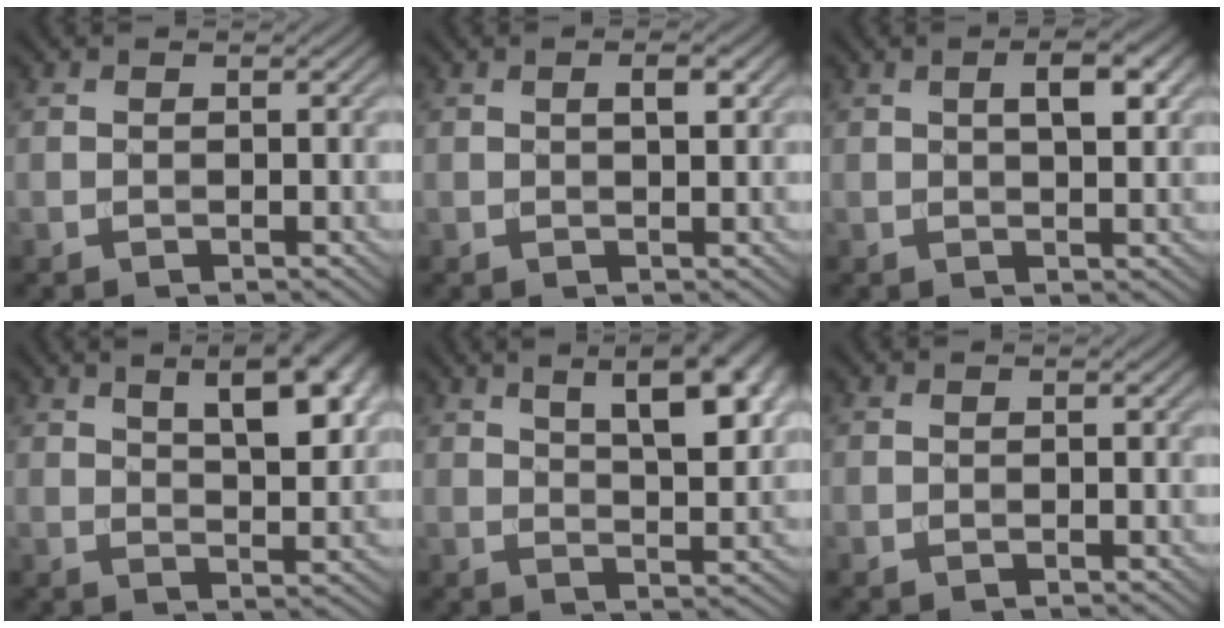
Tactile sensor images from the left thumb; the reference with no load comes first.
{"total": 1.8, "force": [0.5, 0.6, 1.6], "torque": [-0.025, 0.000, 0.007]}
{"total": 3.9, "force": [1.1, 1.4, 3.5], "torque": [-0.059, 0.004, 0.018]}
{"total": 10.5, "force": [4.7, 3.9, 8.5], "torque": [-0.113, 0.014, 0.066]}
{"total": 11.9, "force": [5.5, 4.3, 9.6], "torque": [-0.129, 0.019, 0.074]}
{"total": 0.0}